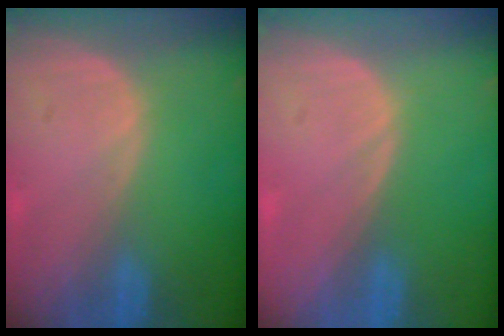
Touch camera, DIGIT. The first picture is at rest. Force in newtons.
{"total": 0.0}